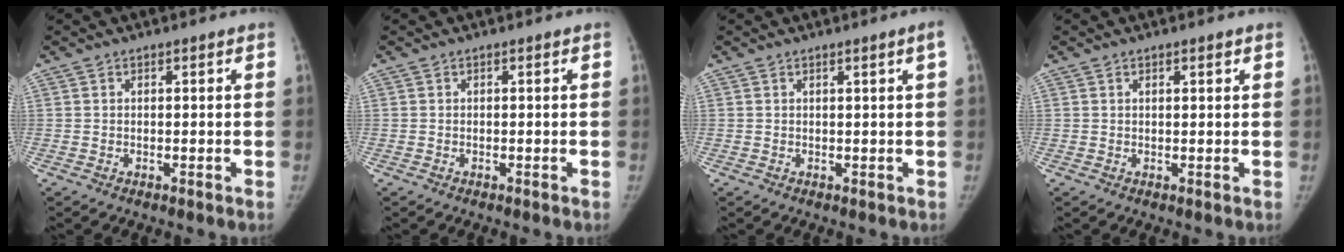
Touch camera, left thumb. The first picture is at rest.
{"total": 0.0}
{"total": 1.6, "force": [0.7, -0.6, 1.3], "torque": [-0.023, -0.006, 0.016]}
{"total": 1.4, "force": [0.9, 0.4, 1.0], "torque": [-0.012, -0.003, 0.013]}